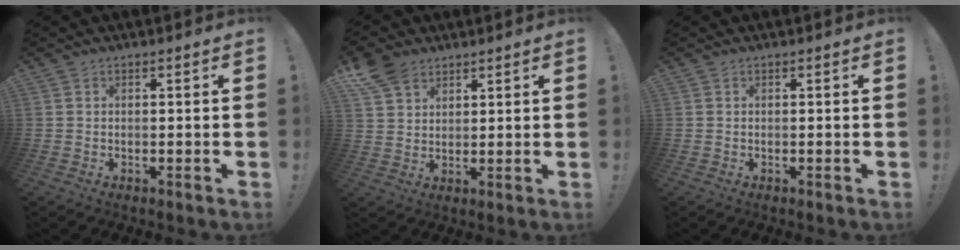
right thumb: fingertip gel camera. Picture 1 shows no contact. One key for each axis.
{"total": 8.1, "fx": 5.6, "fy": 5.1, "fz": 2.8, "tx": -0.051, "ty": -0.026, "tz": 0.110}
{"total": 0.0}